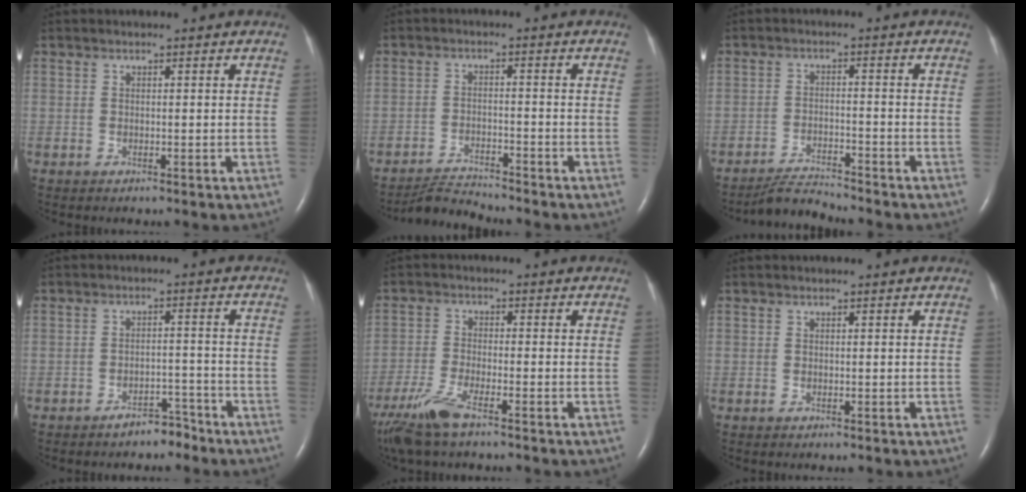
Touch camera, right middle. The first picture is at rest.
{"total": 4.2, "force": [-4.1, -1.0, -0.3], "torque": [-0.007, -0.018, -0.072]}
{"total": 4.1, "force": [-4.0, -0.9, 0.0], "torque": [-0.011, -0.018, -0.070]}
{"total": 3.5, "force": [-3.1, 1.2, 1.1], "torque": [-0.020, 0.003, -0.049]}
{"total": 7.4, "force": [-5.3, 1.0, 5.1], "torque": [-0.118, -0.021, -0.105]}
{"total": 0.0}